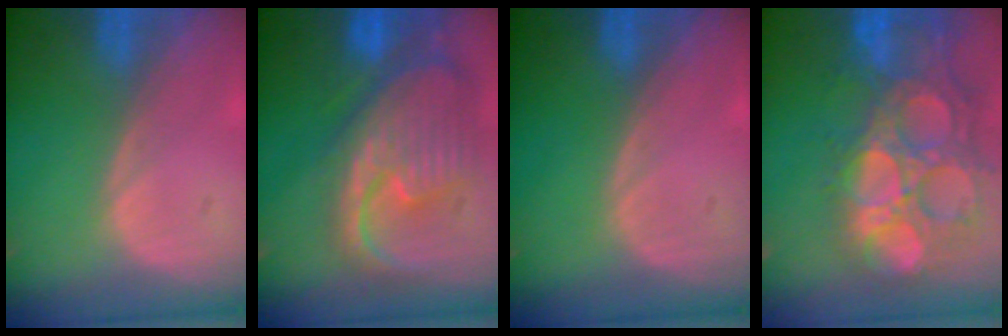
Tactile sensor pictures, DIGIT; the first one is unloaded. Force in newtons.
{"total": 12.4, "press": 10.6, "slide": 6.5}
{"total": 0.0}
{"total": 15.4, "press": 12.8, "slide": 8.6}